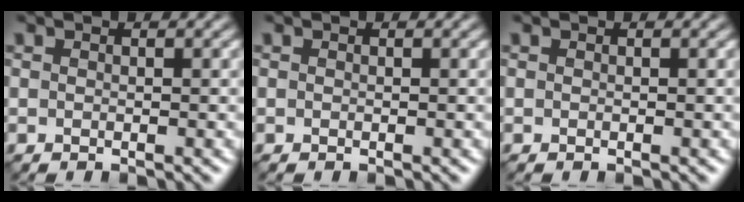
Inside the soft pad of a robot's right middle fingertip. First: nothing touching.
{"total": 0.0}
{"total": 0.0}